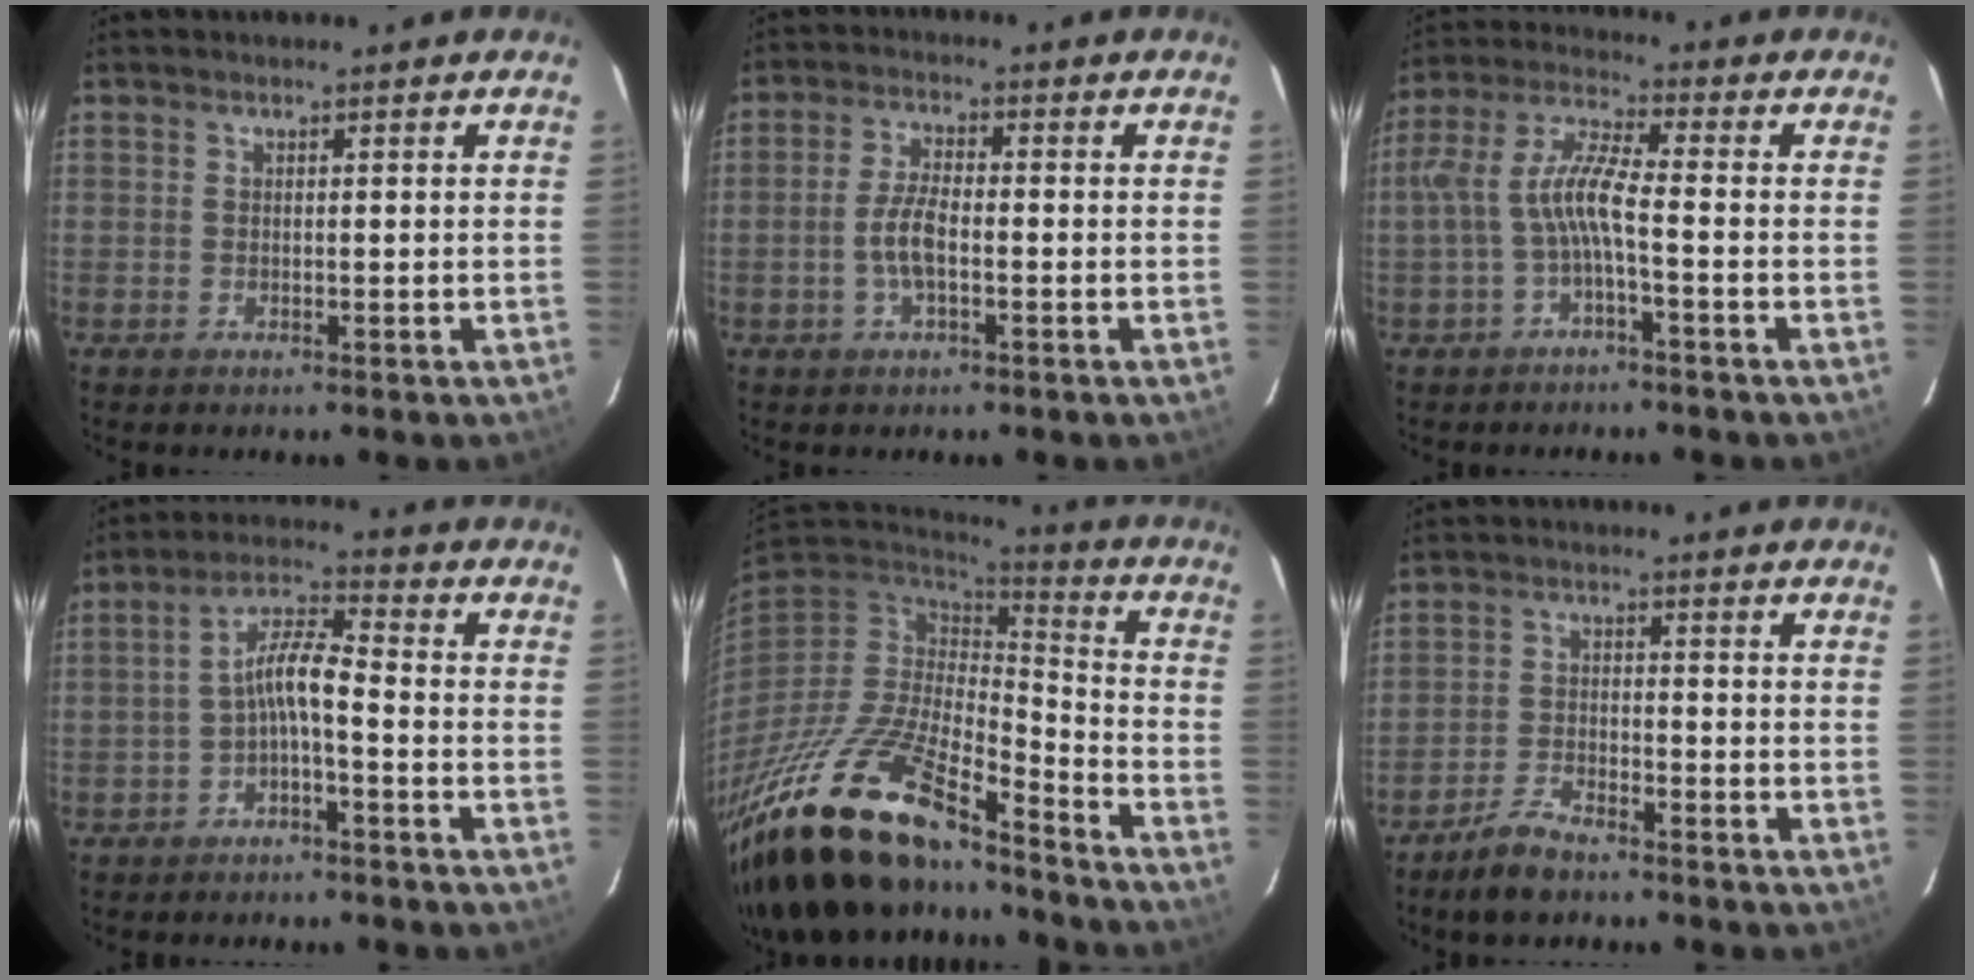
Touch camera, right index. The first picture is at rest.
{"total": 5.1, "force": [-1.5, 1.7, 4.6], "torque": [-0.098, 0.003, -0.029]}
{"total": 7.8, "force": [-2.2, 1.2, 7.3], "torque": [-0.172, 0.013, -0.039]}
{"total": 5.7, "force": [-2.5, 1.0, 5.0], "torque": [-0.112, 0.018, -0.046]}
{"total": 27.3, "force": [-19.8, 7.9, 17.0], "torque": [-0.335, -0.055, -0.350]}
{"total": 5.8, "force": [-4.9, 1.6, 2.6], "torque": [-0.073, 0.000, -0.094]}